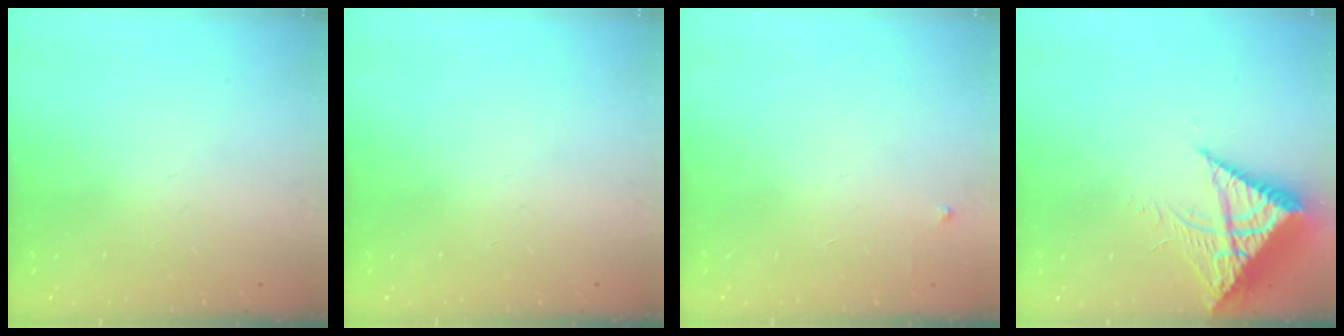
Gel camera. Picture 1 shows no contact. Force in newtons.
{"total": 0.0}
{"total": 2.6, "press": 2.6, "slide": 0.4}
{"total": 9.4, "press": 9.4, "slide": 1.0}